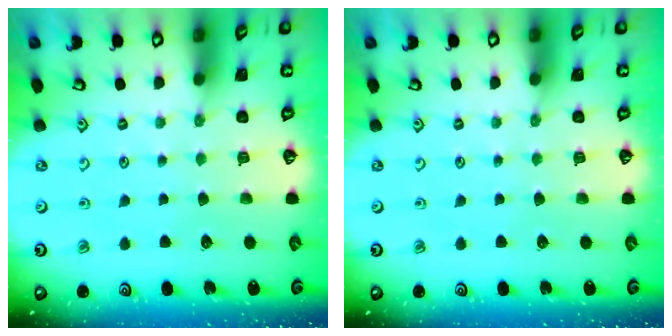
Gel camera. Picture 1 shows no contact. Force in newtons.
{"total": 0.0}